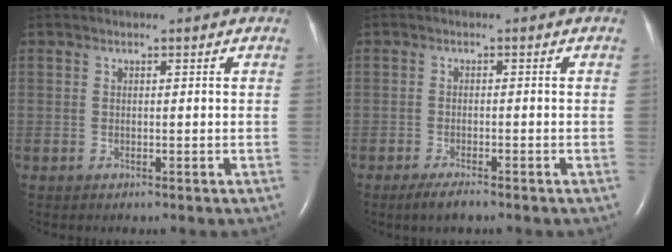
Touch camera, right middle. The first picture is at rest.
{"total": 2.7, "force": [-2.1, 0.4, 1.7], "torque": [-0.042, -0.007, -0.037]}